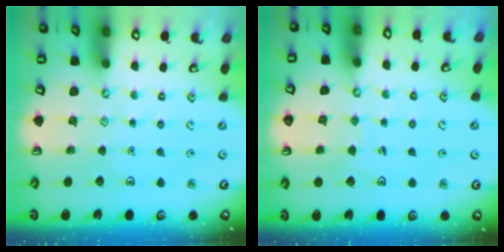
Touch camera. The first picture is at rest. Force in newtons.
{"total": 3.2, "press": 3.2, "slide": 0.2}